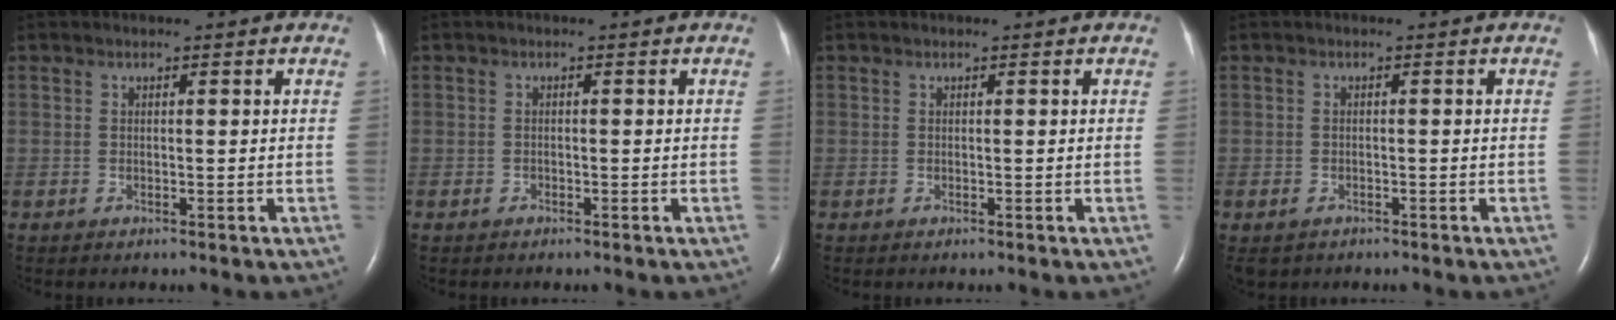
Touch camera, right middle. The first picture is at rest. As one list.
[{"total": 0.6, "force": [-0.5, 0.4, 0.1], "torque": [-0.006, 0.001, -0.010]}, {"total": 0.0}, {"total": 2.5, "force": [-1.6, 1.7, 0.8], "torque": [-0.019, -0.003, -0.022]}]